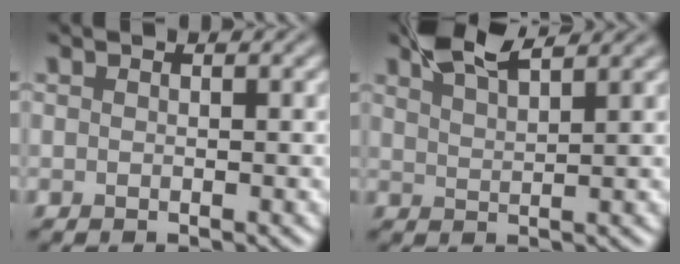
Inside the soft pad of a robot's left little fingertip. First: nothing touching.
{"total": 4.6, "force": [3.9, 0.8, 2.4], "torque": [-0.045, 0.013, 0.069]}